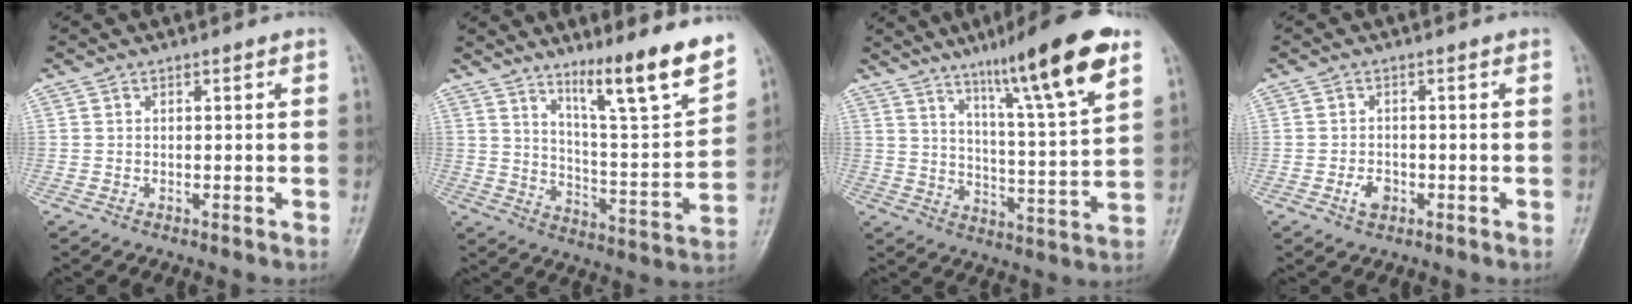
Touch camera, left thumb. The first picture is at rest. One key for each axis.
{"total": 15.0, "fx": 10.7, "fy": 1.2, "fz": 10.5, "tx": -0.147, "ty": -0.076, "tz": 0.176}
{"total": 17.8, "fx": 10.8, "fy": 1.6, "fz": 14.0, "tx": -0.205, "ty": -0.050, "tz": 0.168}
{"total": 2.2, "fx": -0.9, "fy": 1.6, "fz": 1.3, "tx": -0.018, "ty": 0.004, "tz": -0.015}